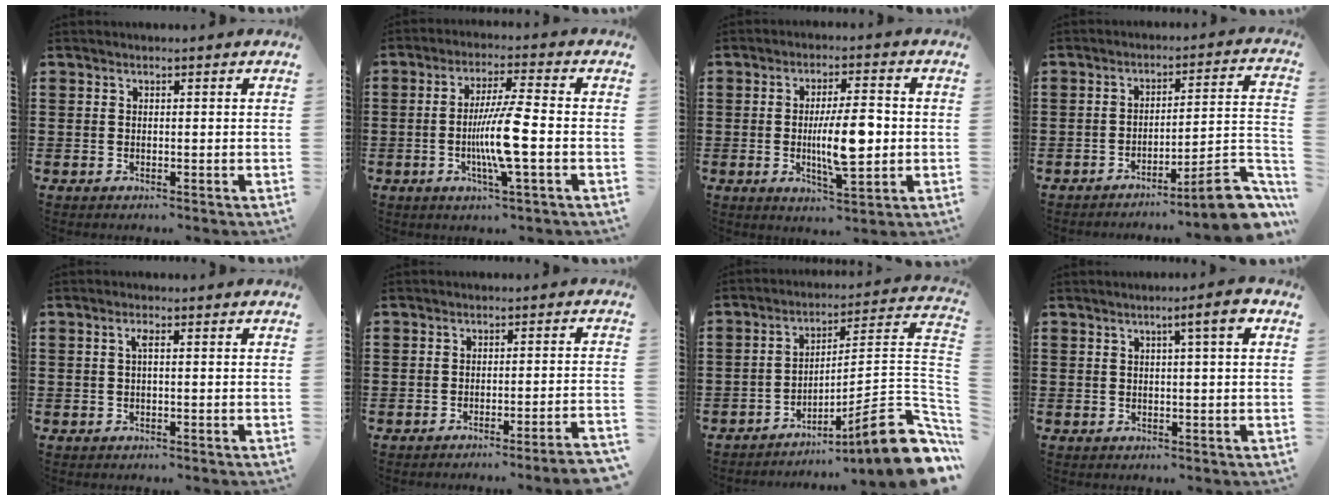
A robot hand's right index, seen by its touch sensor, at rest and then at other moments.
{"total": 8.7, "force": [-1.9, 0.2, 8.5], "torque": [-0.162, -0.016, -0.042]}
{"total": 9.2, "force": [-0.7, 2.6, 8.8], "torque": [-0.151, -0.008, -0.017]}
{"total": 9.2, "force": [-6.6, 0.9, 6.3], "torque": [-0.089, 0.014, -0.123]}
{"total": 1.5, "force": [0.1, 0.2, 1.4], "torque": [-0.029, 0.003, 0.001]}
{"total": 2.8, "force": [-2.4, -0.7, 1.3], "torque": [-0.021, -0.007, -0.049]}
{"total": 12.9, "force": [-6.4, 1.1, 11.2], "torque": [-0.154, -0.002, -0.111]}
{"total": 3.9, "force": [1.4, 0.1, 3.6], "torque": [-0.055, -0.006, 0.016]}